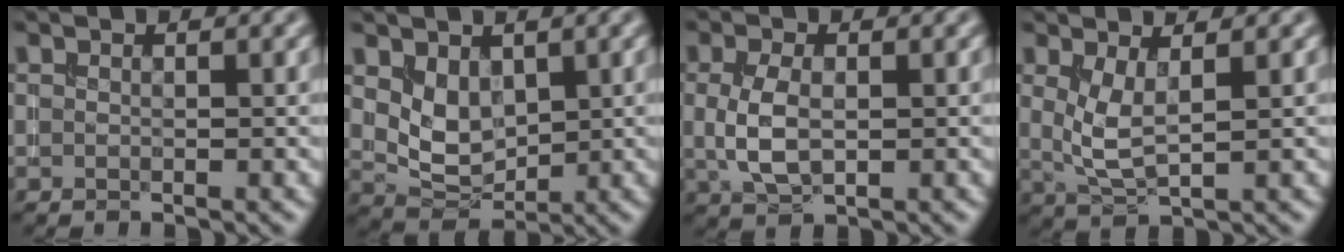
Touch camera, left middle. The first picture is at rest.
{"total": 3.4, "force": [1.2, 2.4, 2.2], "torque": [-0.044, -0.011, 0.031]}
{"total": 3.8, "force": [0.1, 2.2, 3.1], "torque": [-0.072, 0.000, 0.003]}
{"total": 3.1, "force": [0.9, 1.0, 2.8], "torque": [-0.064, -0.009, 0.023]}